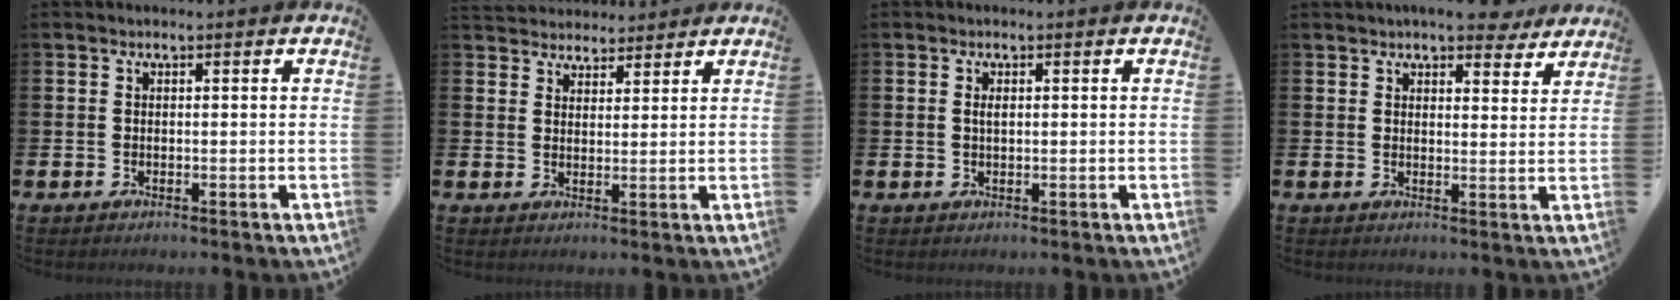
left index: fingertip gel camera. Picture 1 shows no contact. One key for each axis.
{"total": 3.6, "fx": 3.4, "fy": 1.2, "fz": -0.3, "tx": -0.006, "ty": -0.018, "tz": 0.062}
{"total": 0.9, "fx": 0.2, "fy": 0.3, "fz": 0.9, "tx": -0.008, "ty": 0.000, "tz": 0.000}
{"total": 5.8, "fx": 5.2, "fy": 1.4, "fz": 2.0, "tx": -0.026, "ty": -0.023, "tz": 0.091}